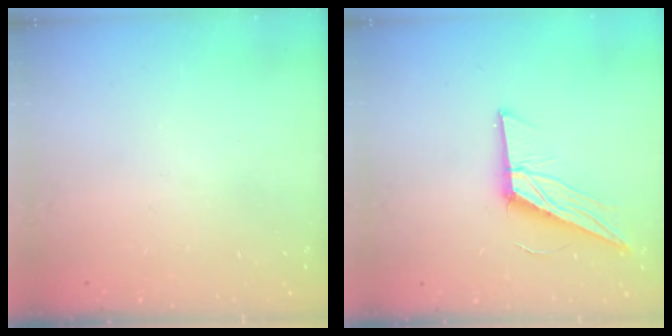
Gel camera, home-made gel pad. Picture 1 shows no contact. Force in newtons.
{"total": 13.3, "press": 13.3, "slide": 0.7}